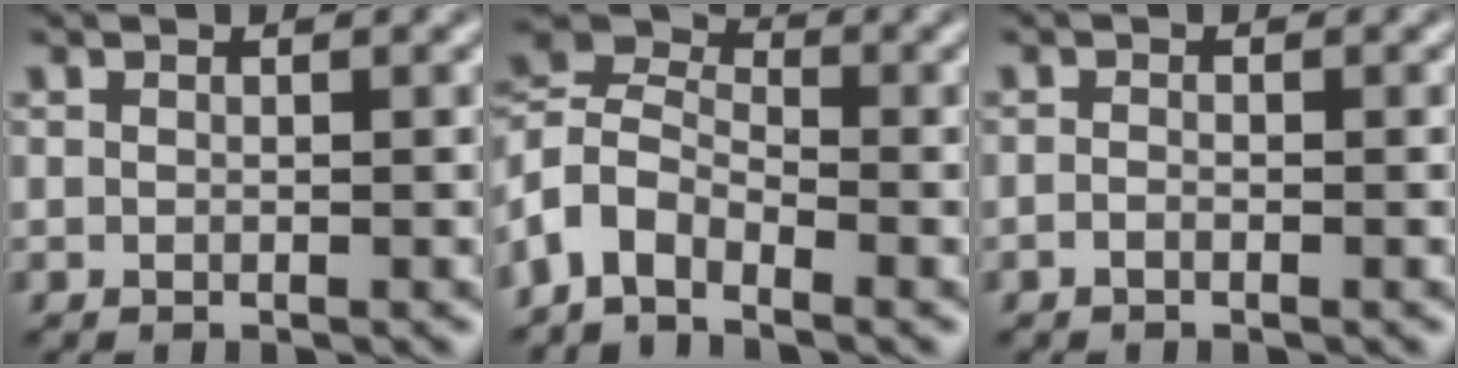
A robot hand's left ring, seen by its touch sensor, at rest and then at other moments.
{"total": 5.3, "force": [-3.1, 3.0, 3.0], "torque": [-0.066, 0.006, -0.082]}
{"total": 0.6, "force": [-0.4, 0.2, 0.4], "torque": [-0.008, -0.002, -0.010]}